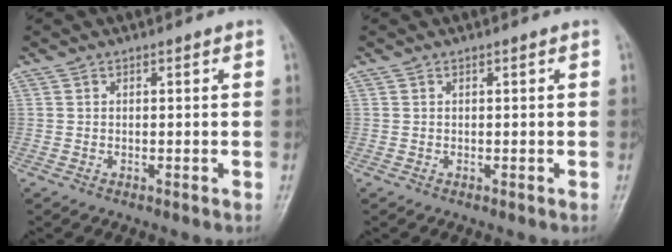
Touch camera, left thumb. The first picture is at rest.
{"total": 0.0}